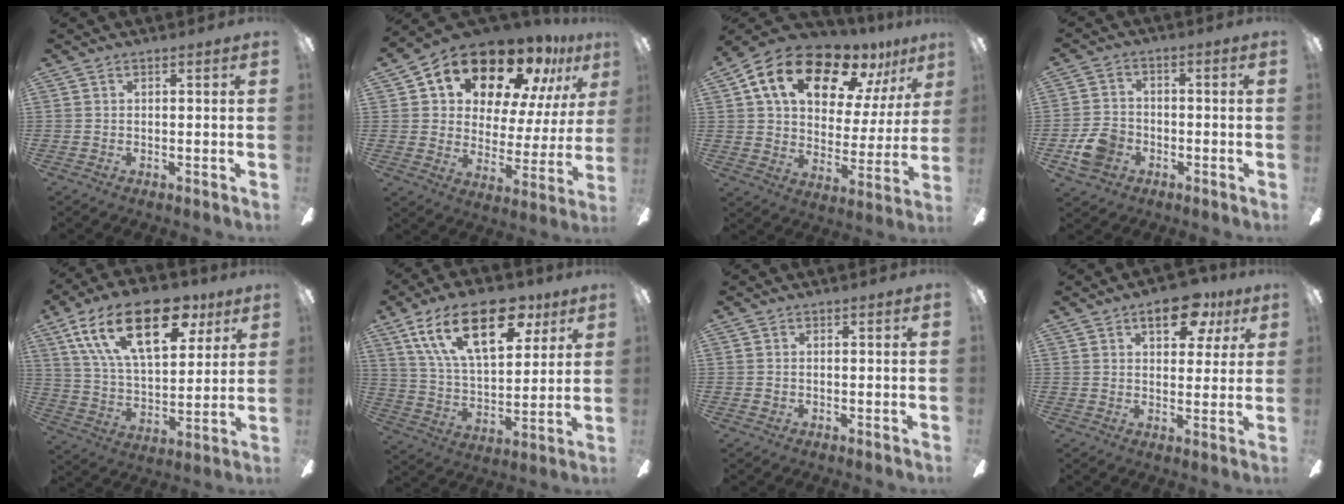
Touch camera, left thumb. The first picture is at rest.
{"total": 18.0, "force": [14.6, 8.0, 6.9], "torque": [-0.124, -0.110, 0.253]}
{"total": 20.0, "force": [13.3, 10.0, 11.1], "torque": [-0.193, -0.071, 0.229]}
{"total": 8.0, "force": [-3.2, 6.4, 3.5], "torque": [-0.074, 0.023, -0.058]}
{"total": 24.9, "force": [12.3, 12.7, 17.4], "torque": [-0.295, -0.037, 0.210]}
{"total": 23.3, "force": [11.9, 11.8, 16.1], "torque": [-0.258, -0.033, 0.203]}
{"total": 0.7, "force": [-0.2, 0.6, 0.1], "torque": [-0.001, 0.005, -0.005]}
{"total": 11.1, "force": [5.5, 6.0, 7.6], "torque": [-0.082, -0.012, 0.088]}